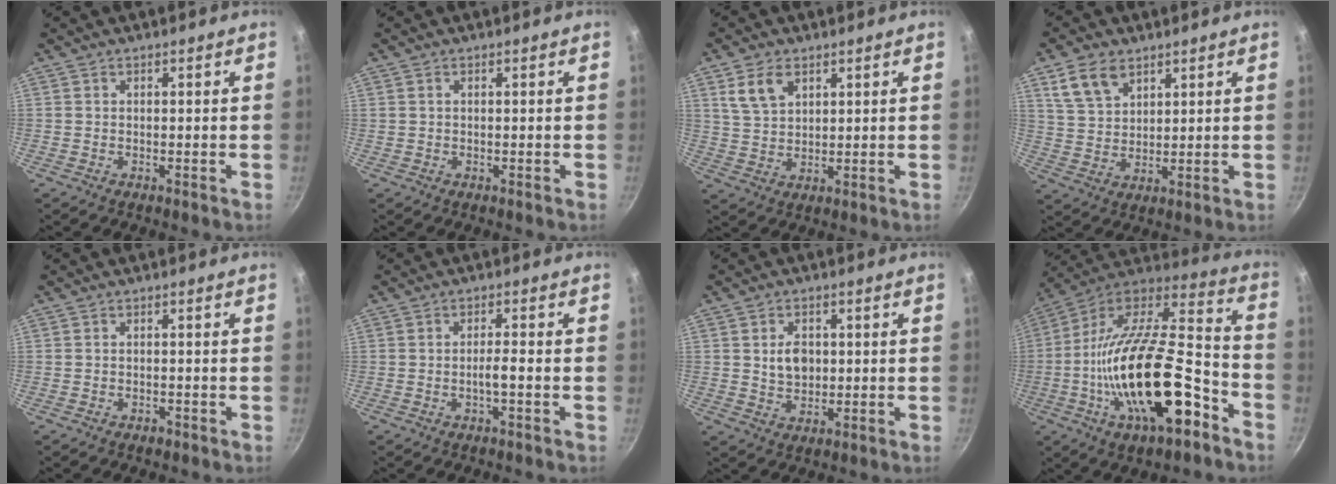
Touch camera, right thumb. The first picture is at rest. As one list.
[{"total": 0.5, "force": [0.2, 0.4, 0.3], "torque": [-0.005, 0.003, 0.004]}, {"total": 6.6, "force": [3.4, 4.2, 3.9], "torque": [-0.061, -0.010, 0.070]}, {"total": 8.0, "force": [4.7, 4.9, 4.2], "torque": [-0.065, -0.013, 0.097]}, {"total": 1.1, "force": [-0.8, 0.6, 0.5], "torque": [-0.012, 0.007, -0.007]}, {"total": 2.4, "force": [-0.9, 0.2, 2.2], "torque": [-0.043, 0.014, -0.016]}, {"total": 5.4, "force": [0.7, 4.0, 3.6], "torque": [-0.043, -0.004, 0.014]}, {"total": 29.3, "force": [-10.3, 12.0, 24.7], "torque": [-0.405, 0.048, -0.177]}]